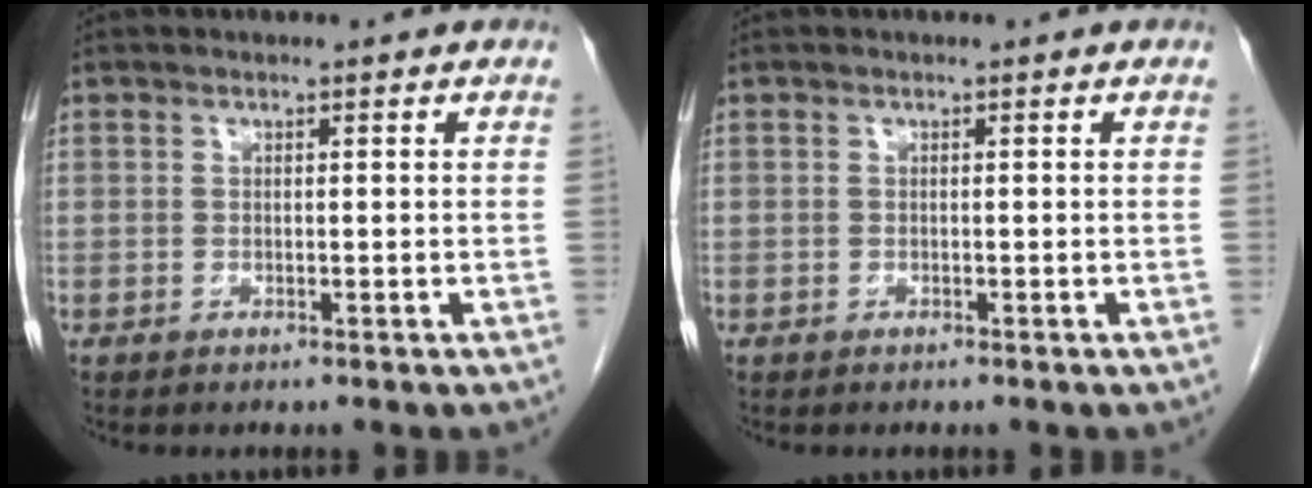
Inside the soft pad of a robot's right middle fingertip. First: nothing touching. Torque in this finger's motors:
{"motor_torque": [0.20, -0.07, 0.04, 0.01]}